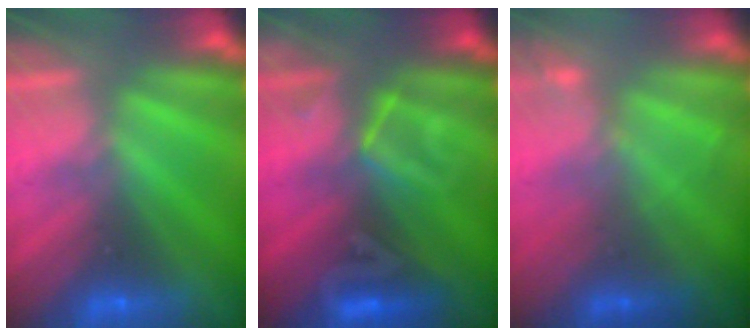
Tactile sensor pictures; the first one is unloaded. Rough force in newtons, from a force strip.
{"total": 2.8}
{"total": 2.3}